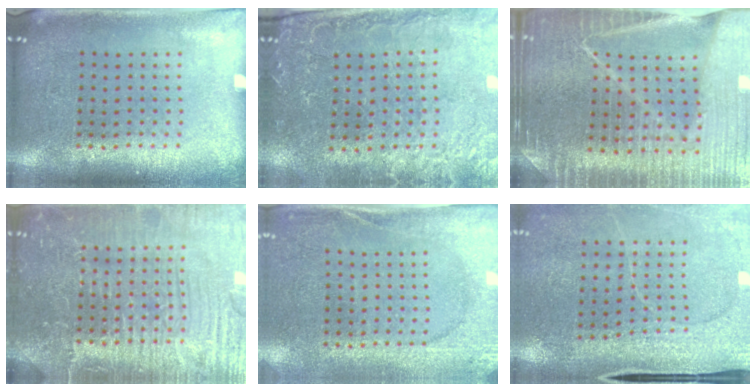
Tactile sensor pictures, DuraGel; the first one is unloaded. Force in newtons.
{"total": 0.6, "press": 0.4, "slide": 0.4}
{"total": 4.5, "press": 4.3, "slide": 1.6}
{"total": 7.7, "press": 7.6, "slide": 0.9}
{"total": 2.6, "press": 2.4, "slide": 0.9}
{"total": 2.9, "press": 2.9, "slide": 0.4}